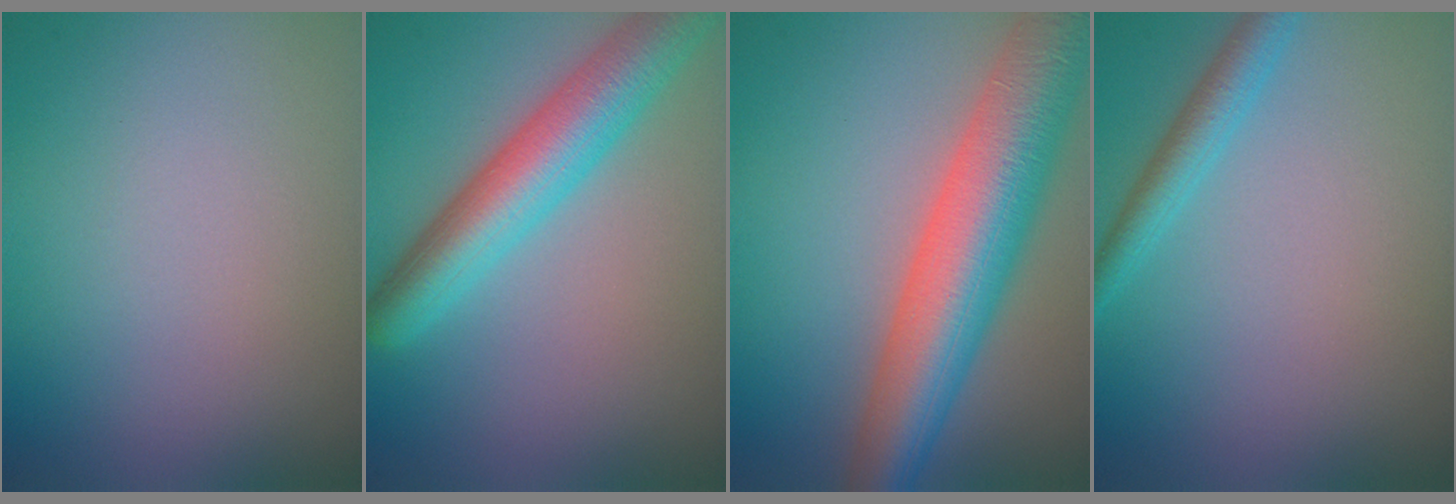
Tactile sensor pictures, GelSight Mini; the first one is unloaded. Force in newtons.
{"total": 6.6, "press": 6.6, "slide": 0.3}
{"total": 10.1, "press": 10.1, "slide": 0.3}
{"total": 2.4, "press": 2.4, "slide": 0.1}